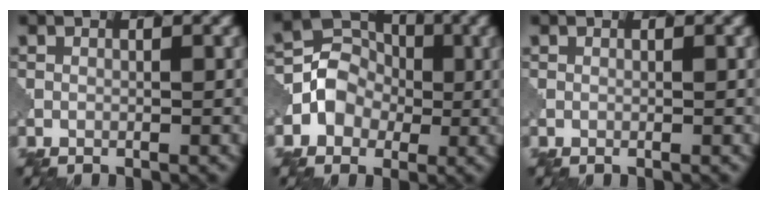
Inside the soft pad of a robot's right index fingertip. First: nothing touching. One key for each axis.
{"total": 4.0, "fx": -0.6, "fy": 3.8, "fz": 1.3, "tx": -0.010, "ty": 0.007, "tz": -0.016}
{"total": 0.0}